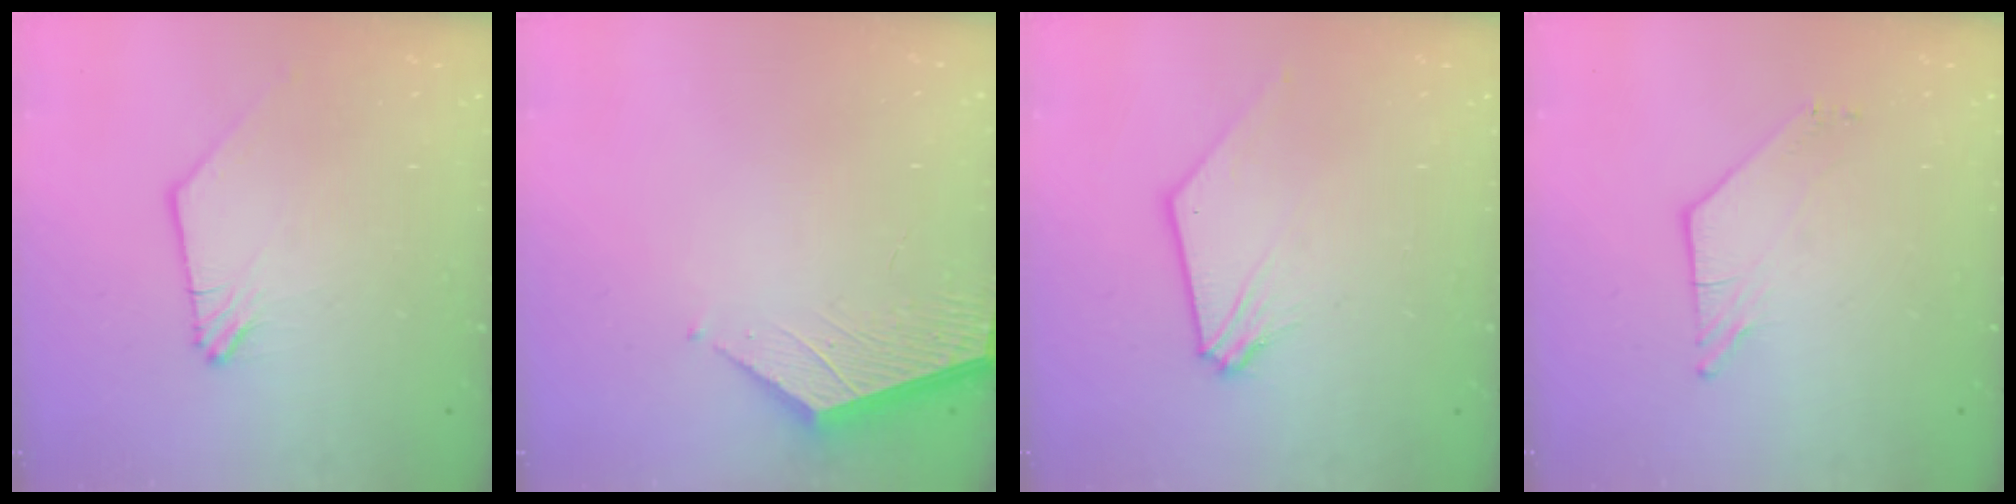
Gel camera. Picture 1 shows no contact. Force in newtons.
{"total": 1.9, "press": 1.9, "slide": 0.2}
{"total": 2.1, "press": 2.1, "slide": 0.6}
{"total": 3.6, "press": 3.6, "slide": 0.4}